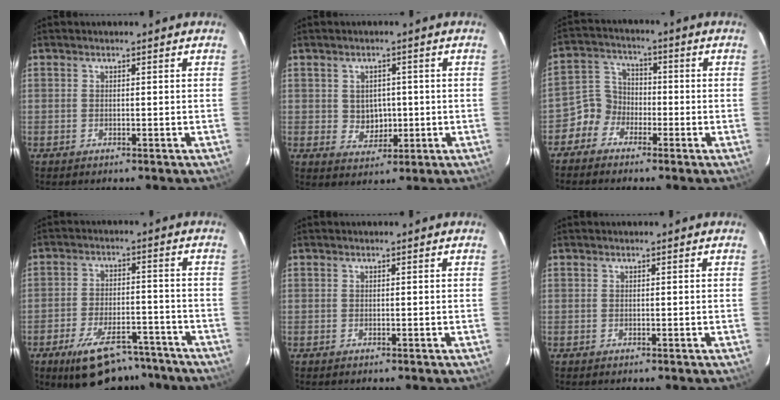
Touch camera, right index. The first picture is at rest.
{"total": 4.6, "force": [0.0, 4.1, 2.0], "torque": [-0.035, 0.005, 0.010]}
{"total": 5.8, "force": [-3.3, 4.8, 0.6], "torque": [-0.015, 0.030, -0.072]}
{"total": 14.8, "force": [-11.0, 6.0, 7.9], "torque": [-0.153, -0.006, -0.159]}
{"total": 0.0}
{"total": 0.0}